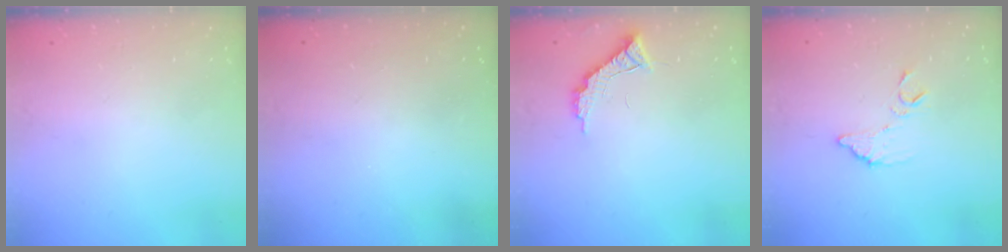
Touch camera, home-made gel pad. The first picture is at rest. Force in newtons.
{"total": 3.2, "press": 3.2, "slide": 0.1}
{"total": 8.4, "press": 8.4, "slide": 0.5}
{"total": 8.9, "press": 8.9, "slide": 0.2}